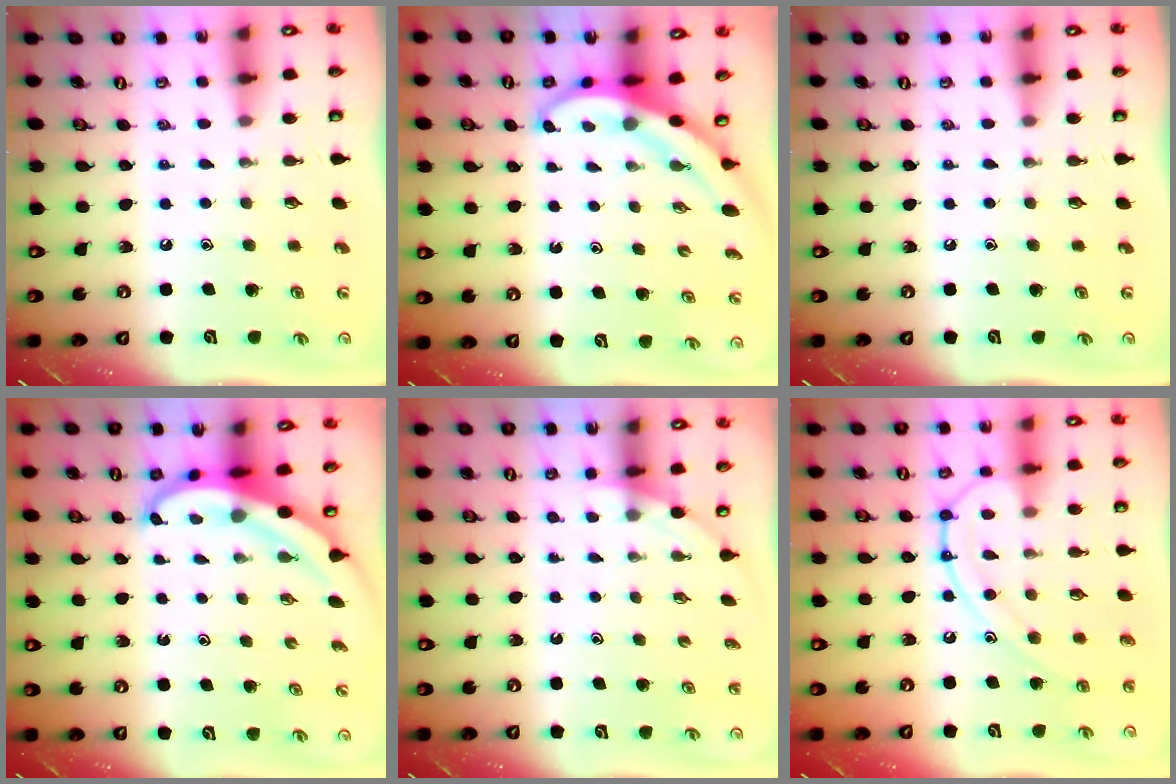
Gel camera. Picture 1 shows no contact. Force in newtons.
{"total": 3.6, "press": 3.6, "slide": 0.3}
{"total": 0.0}
{"total": 4.5, "press": 4.5, "slide": 0.7}
{"total": 0.9, "press": 0.9, "slide": 0.2}
{"total": 13.9, "press": 13.8, "slide": 1.3}